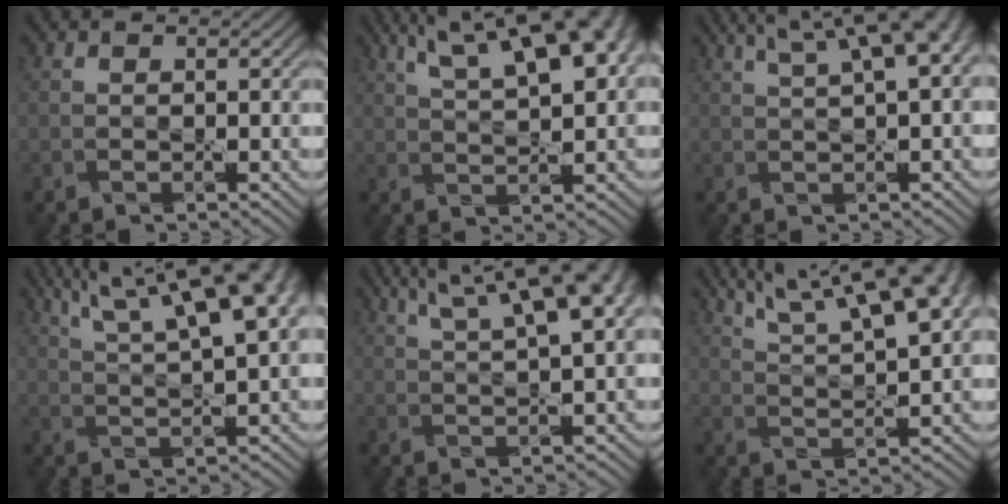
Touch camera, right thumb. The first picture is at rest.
{"total": 14.0, "force": [6.7, 4.7, 11.3], "torque": [-0.187, 0.036, 0.087]}
{"total": 9.9, "force": [4.6, 2.6, 8.4], "torque": [-0.113, 0.035, 0.056]}
{"total": 16.4, "force": [8.5, 4.8, 13.2], "torque": [-0.207, 0.040, 0.113]}
{"total": 13.7, "force": [6.9, 3.8, 11.2], "torque": [-0.173, 0.043, 0.086]}
{"total": 16.9, "force": [10.1, 4.9, 12.6], "torque": [-0.202, 0.032, 0.137]}